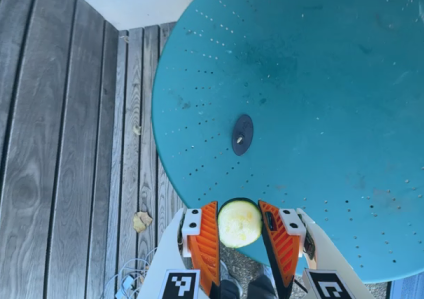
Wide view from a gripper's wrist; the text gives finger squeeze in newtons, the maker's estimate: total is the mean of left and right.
{"total": 11.0, "left": 11.4, "right": 10.5}